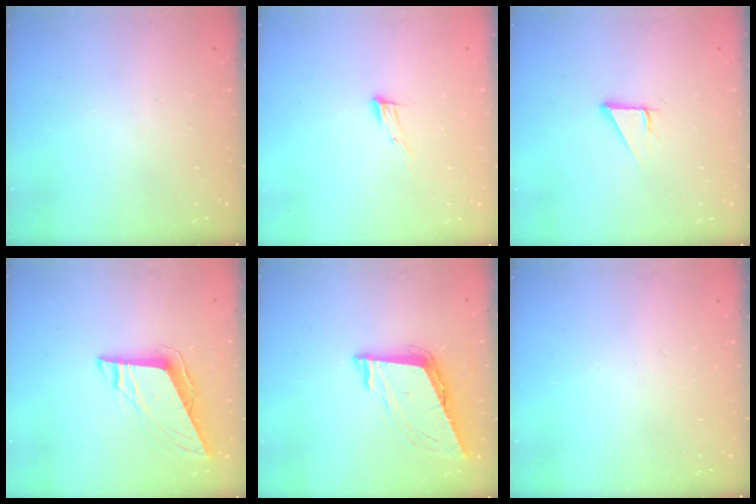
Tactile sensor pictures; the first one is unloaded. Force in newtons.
{"total": 7.7, "press": 7.6, "slide": 1.2}
{"total": 3.7, "press": 3.7, "slide": 0.2}
{"total": 8.9, "press": 8.8, "slide": 1.2}
{"total": 8.9, "press": 8.5, "slide": 2.7}
{"total": 0.0}